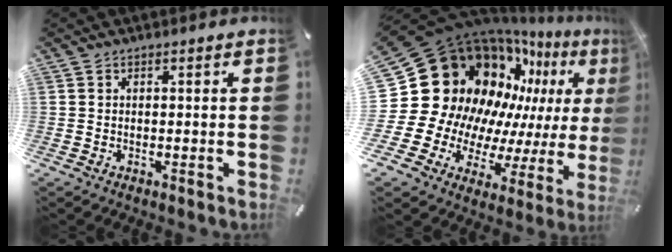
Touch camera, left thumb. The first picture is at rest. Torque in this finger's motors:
{"motor_torque": [0.97, 1.69, 1.63, 0.32, 0.13]}